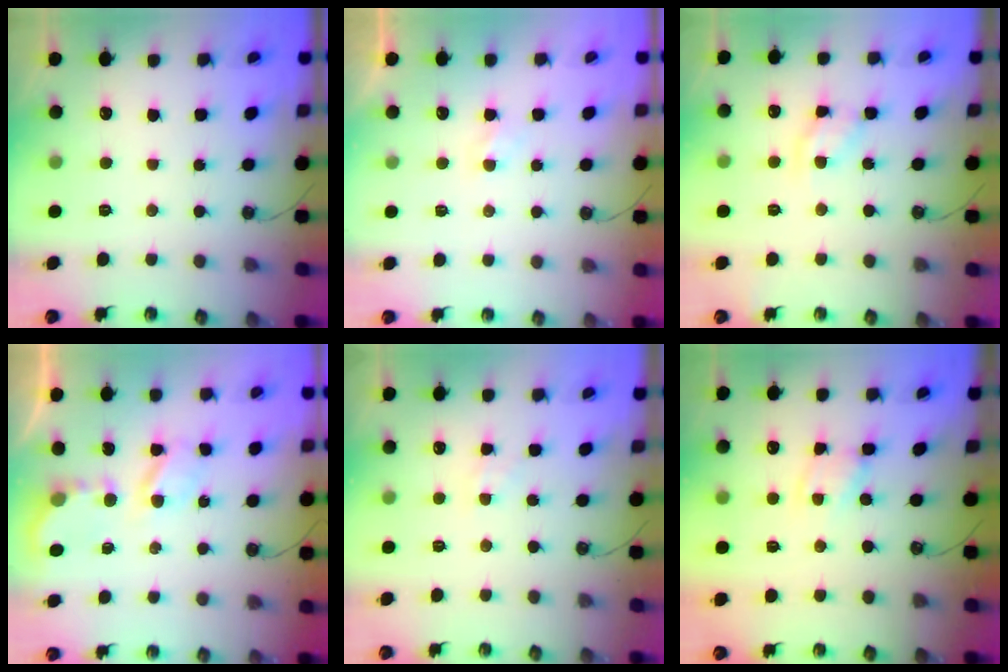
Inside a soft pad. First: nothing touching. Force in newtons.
{"total": 2.1, "press": 2.1, "slide": 0.4}
{"total": 10.6, "press": 10.5, "slide": 1.1}
{"total": 5.7, "press": 5.7, "slide": 0.3}
{"total": 2.7, "press": 2.6, "slide": 0.5}
{"total": 2.5, "press": 2.5, "slide": 0.1}